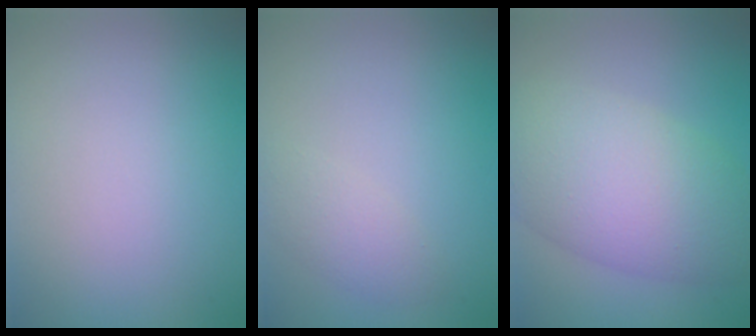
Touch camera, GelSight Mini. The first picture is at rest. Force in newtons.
{"total": 2.0, "press": 2.0, "slide": 0.2}
{"total": 9.6, "press": 9.6, "slide": 0.5}